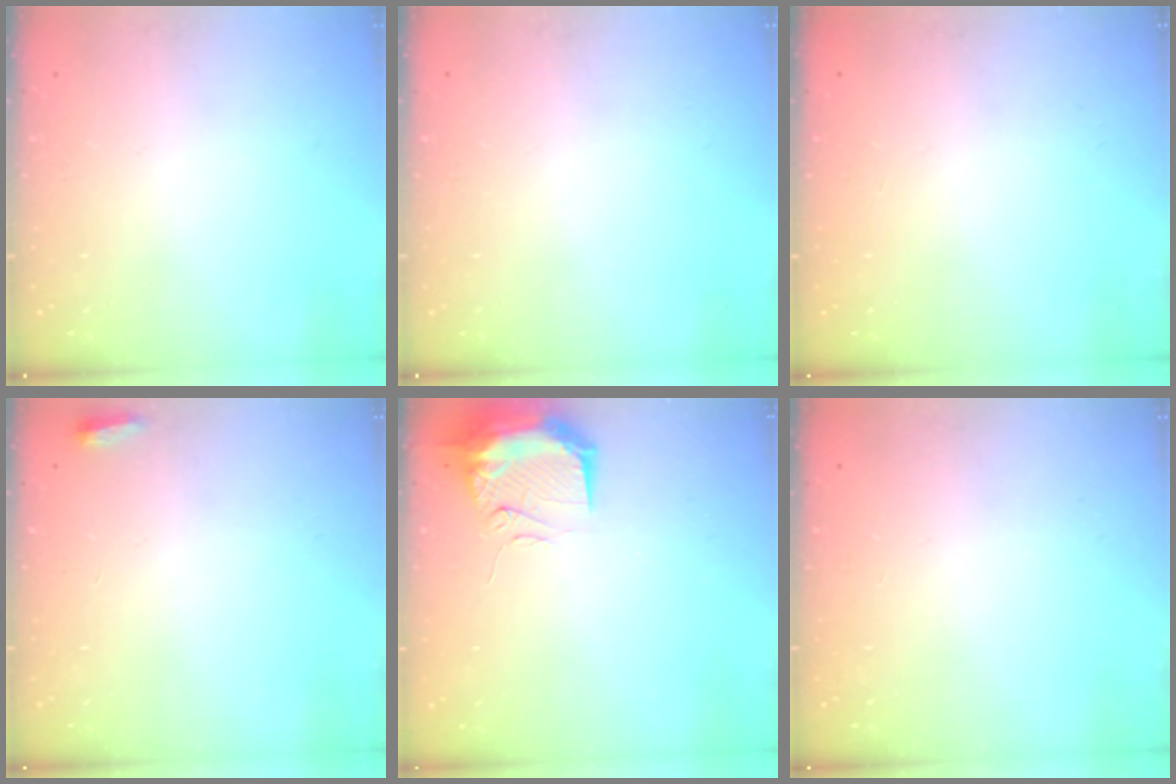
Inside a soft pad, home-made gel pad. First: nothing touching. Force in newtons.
{"total": 0.0}
{"total": 0.0}
{"total": 2.5, "press": 2.3, "slide": 1.0}
{"total": 11.5, "press": 11.3, "slide": 2.4}
{"total": 0.0}